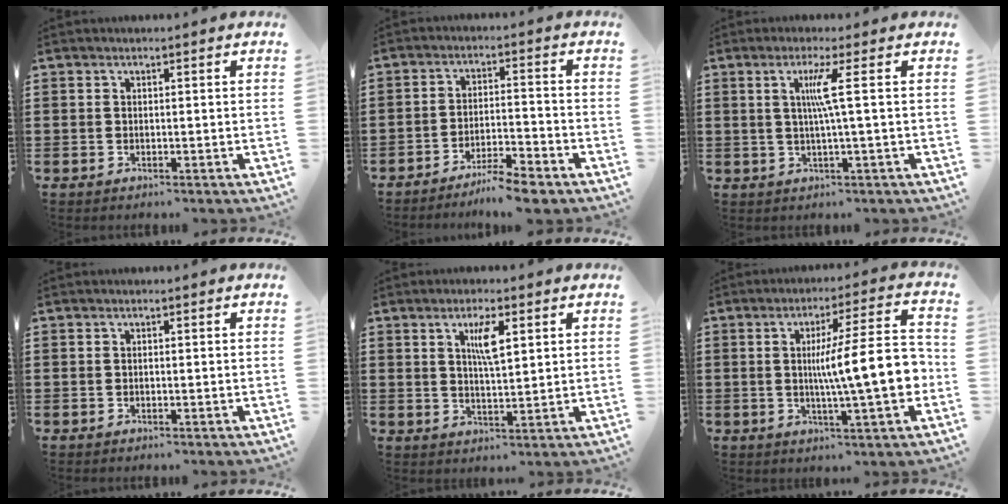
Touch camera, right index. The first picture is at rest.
{"total": 5.3, "force": [-4.9, -0.2, 2.0], "torque": [-0.042, -0.006, -0.096]}
{"total": 4.5, "force": [0.6, -0.8, 4.4], "torque": [-0.086, -0.007, 0.005]}
{"total": 0.0}
{"total": 4.7, "force": [1.9, 1.1, 4.1], "torque": [-0.079, 0.006, 0.027]}
{"total": 12.4, "force": [-0.7, 1.7, 12.3], "torque": [-0.180, -0.013, -0.019]}